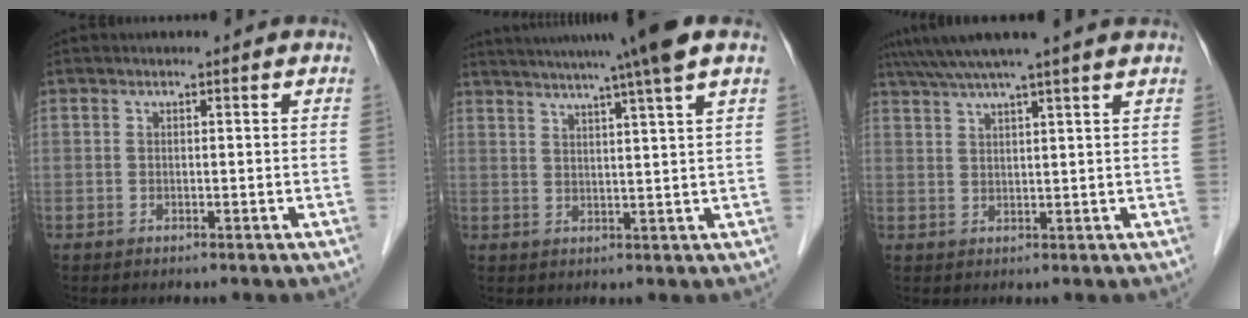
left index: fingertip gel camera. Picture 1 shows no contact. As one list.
[{"total": 13.8, "force": [11.2, -2.2, 7.8], "torque": [-0.132, -0.001, 0.148]}, {"total": 8.6, "force": [7.2, -1.5, 4.5], "torque": [-0.073, 0.028, 0.101]}]